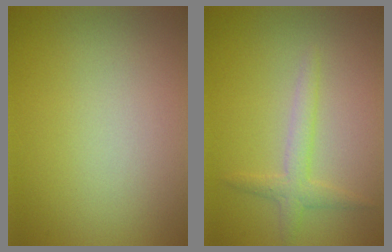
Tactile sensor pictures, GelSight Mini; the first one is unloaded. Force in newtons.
{"total": 2.0, "press": 2.0, "slide": 0.1}